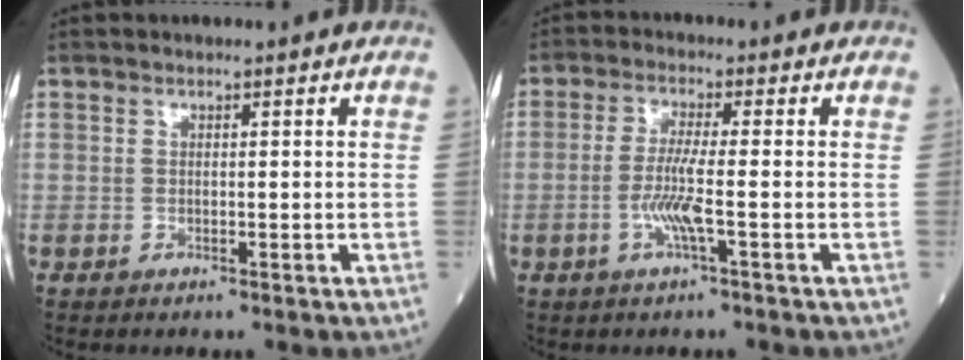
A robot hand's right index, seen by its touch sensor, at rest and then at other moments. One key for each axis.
{"total": 4.9, "fx": -1.5, "fy": -0.3, "fz": 4.6, "tx": -0.098, "ty": -0.007, "tz": -0.032}